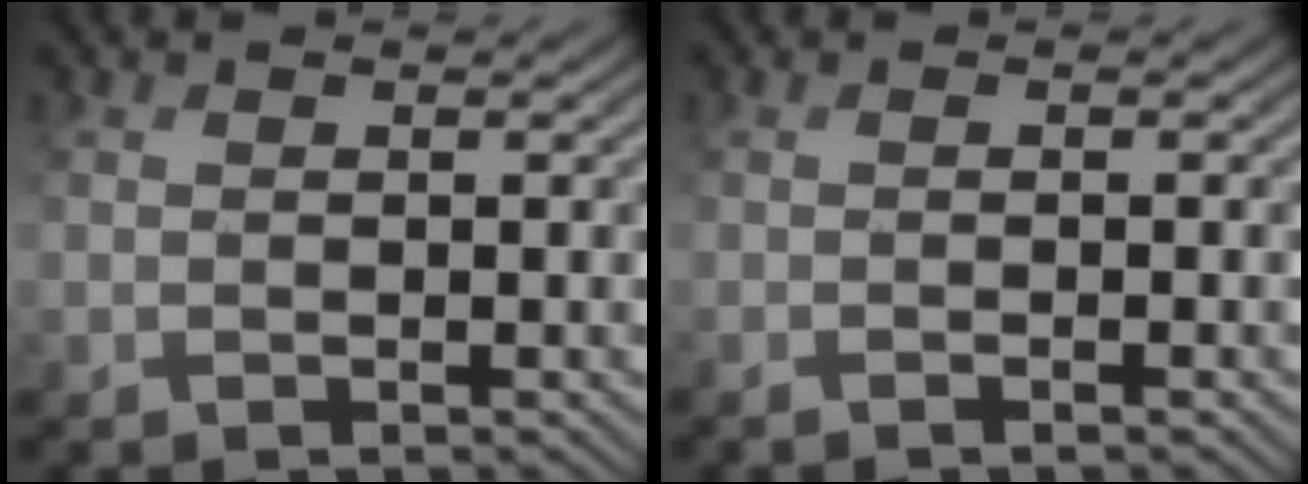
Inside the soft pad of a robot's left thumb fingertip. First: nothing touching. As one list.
[{"total": 1.1, "force": [-0.6, 0.1, 0.9], "torque": [-0.015, -0.001, -0.015]}]